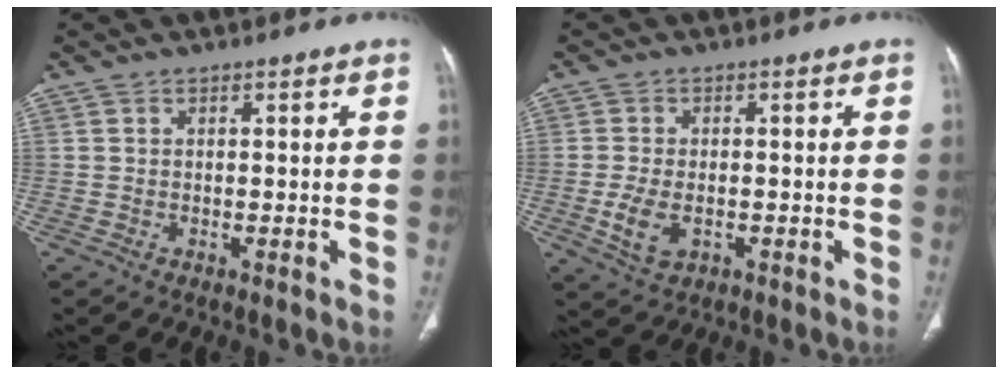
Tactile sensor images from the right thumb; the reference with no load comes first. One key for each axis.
{"total": 5.5, "fx": -1.4, "fy": 3.4, "fz": 4.1, "tx": -0.086, "ty": -0.003, "tz": -0.020}